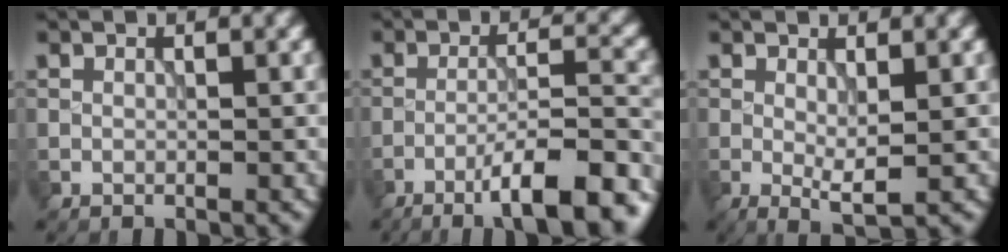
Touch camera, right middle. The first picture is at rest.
{"total": 9.3, "force": [-5.8, 1.6, 7.1], "torque": [-0.099, 0.014, -0.089]}
{"total": 2.4, "force": [0.1, 0.4, 2.3], "torque": [-0.045, -0.010, 0.004]}